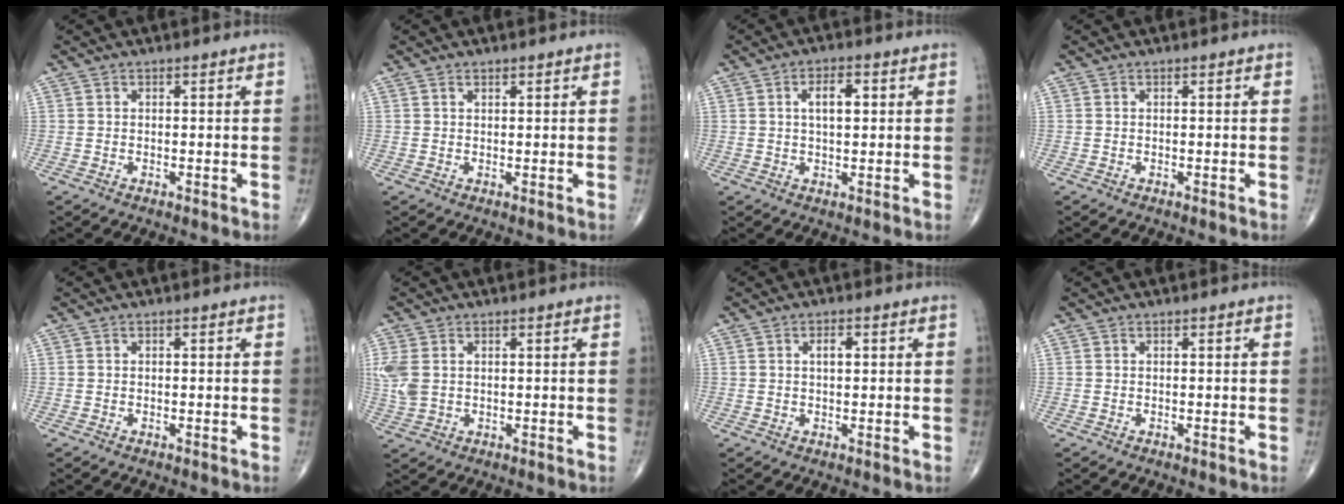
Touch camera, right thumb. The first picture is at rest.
{"total": 0.6, "force": [0.5, 0.3, 0.3], "torque": [-0.005, -0.003, 0.007]}
{"total": 4.6, "force": [1.1, 2.1, 4.0], "torque": [-0.065, -0.001, 0.017]}
{"total": 0.0}
{"total": 0.0}
{"total": 5.3, "force": [0.8, 3.6, 3.8], "torque": [-0.107, 0.004, 0.021]}
{"total": 1.9, "force": [0.5, 0.8, 1.7], "torque": [-0.031, -0.003, 0.007]}
{"total": 0.0}